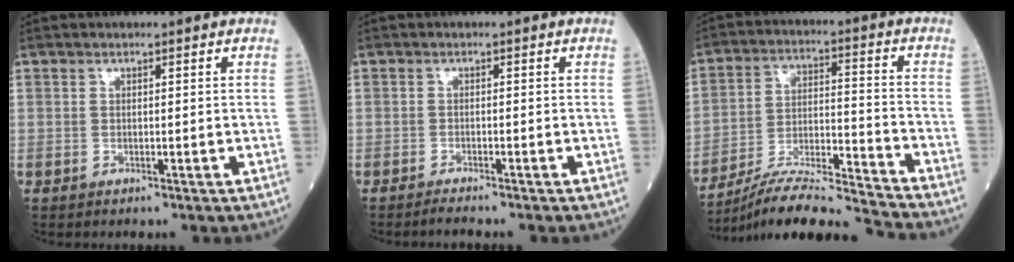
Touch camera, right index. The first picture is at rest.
{"total": 1.8, "force": [-1.6, -0.3, 0.7], "torque": [-0.016, -0.002, -0.025]}
{"total": 14.2, "force": [-13.4, -1.6, 4.5], "torque": [-0.078, 0.012, -0.235]}